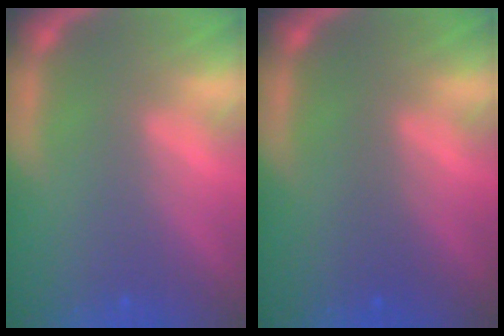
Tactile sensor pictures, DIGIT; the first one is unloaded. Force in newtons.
{"total": 0.9}